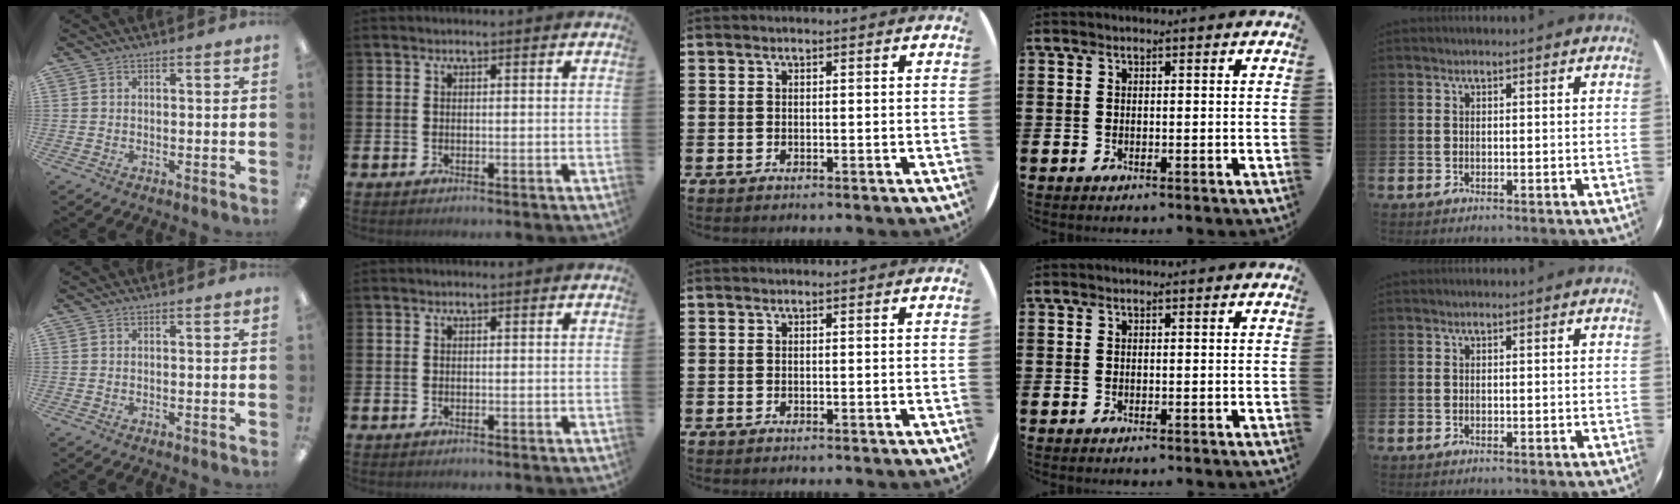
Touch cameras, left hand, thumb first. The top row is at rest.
{}